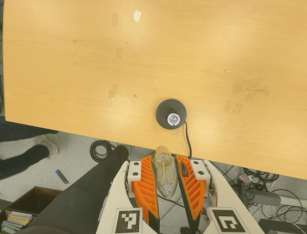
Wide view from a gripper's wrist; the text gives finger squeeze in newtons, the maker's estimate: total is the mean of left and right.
{"total": 13.3, "left": 13.8, "right": 12.7}